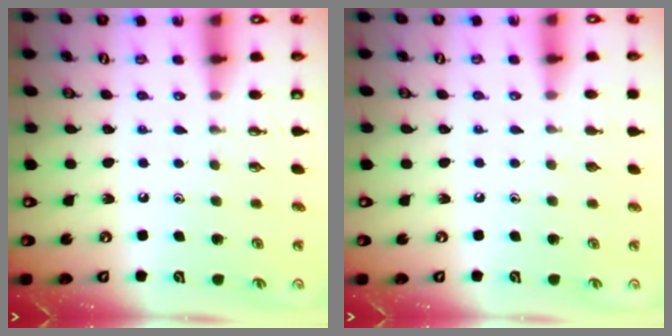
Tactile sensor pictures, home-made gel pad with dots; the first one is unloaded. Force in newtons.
{"total": 0.0}